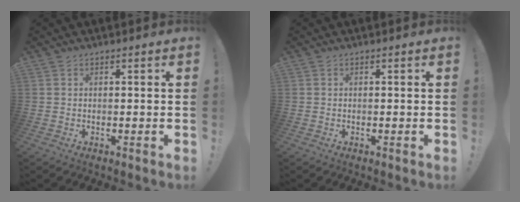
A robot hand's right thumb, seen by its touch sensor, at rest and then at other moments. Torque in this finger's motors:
{"motor_torque": [0.18, 0.13, -0.10, 0.02, -0.06]}